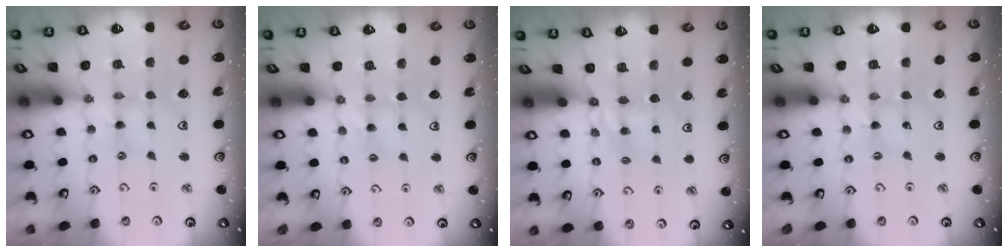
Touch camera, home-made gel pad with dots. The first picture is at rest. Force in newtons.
{"total": 4.0, "press": 4.0, "slide": 0.5}
{"total": 4.3, "press": 4.3, "slide": 0.4}
{"total": 0.0}